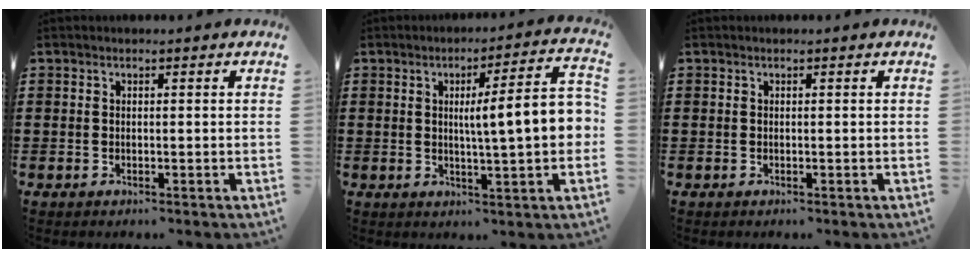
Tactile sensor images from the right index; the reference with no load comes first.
{"total": 10.0, "force": [0.7, 1.2, 9.9], "torque": [-0.152, -0.005, 0.002]}
{"total": 0.0}